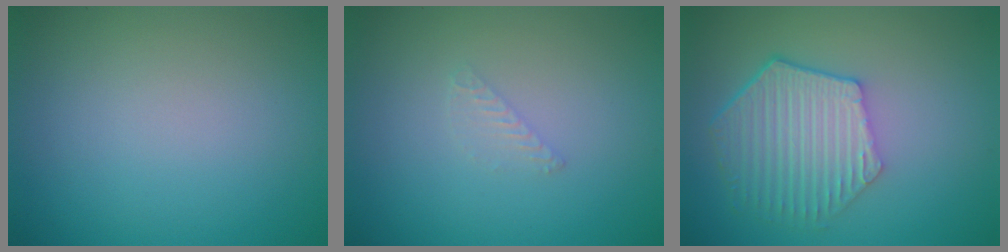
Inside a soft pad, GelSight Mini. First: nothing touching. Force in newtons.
{"total": 0.8, "press": 0.8, "slide": 0.0}
{"total": 6.4, "press": 5.0, "slide": 4.0}